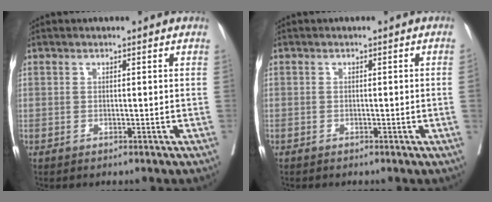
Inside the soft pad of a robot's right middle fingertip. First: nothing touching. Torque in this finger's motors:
{"motor_torque": [0.96, -1.18, -0.01, -0.21]}